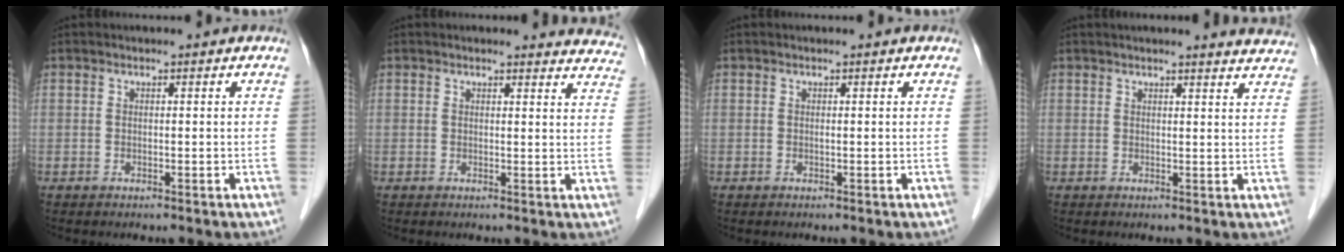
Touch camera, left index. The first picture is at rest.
{"total": 8.5, "force": [8.3, 1.6, 0.5], "torque": [0.034, -0.038, 0.050]}
{"total": 0.0}
{"total": 7.6, "force": [7.3, 0.3, 2.0], "torque": [-0.017, -0.008, 0.061]}